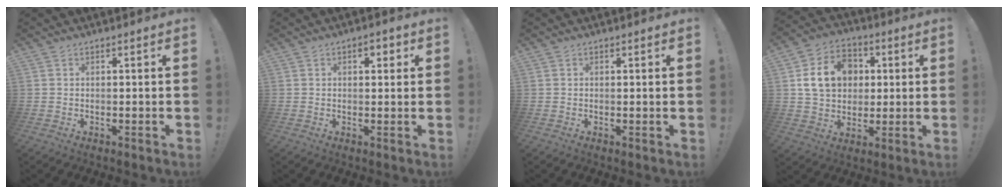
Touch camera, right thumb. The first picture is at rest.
{"total": 2.7, "force": [0.8, 1.7, 1.9], "torque": [-0.018, -0.001, 0.008]}
{"total": 0.0}
{"total": 15.5, "force": [3.4, 12.7, 8.2], "torque": [-0.123, 0.001, 0.072]}